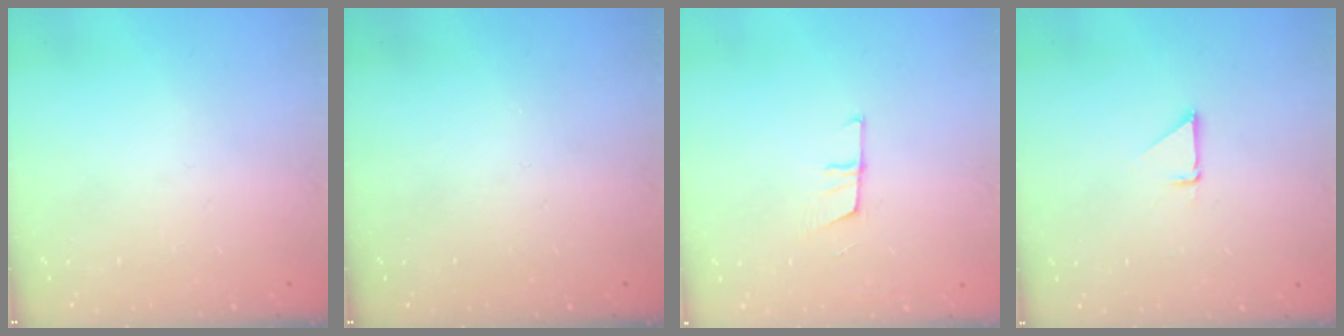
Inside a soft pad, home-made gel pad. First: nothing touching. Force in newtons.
{"total": 0.0}
{"total": 6.0, "press": 5.4, "slide": 2.5}
{"total": 1.5, "press": 1.5, "slide": 0.1}